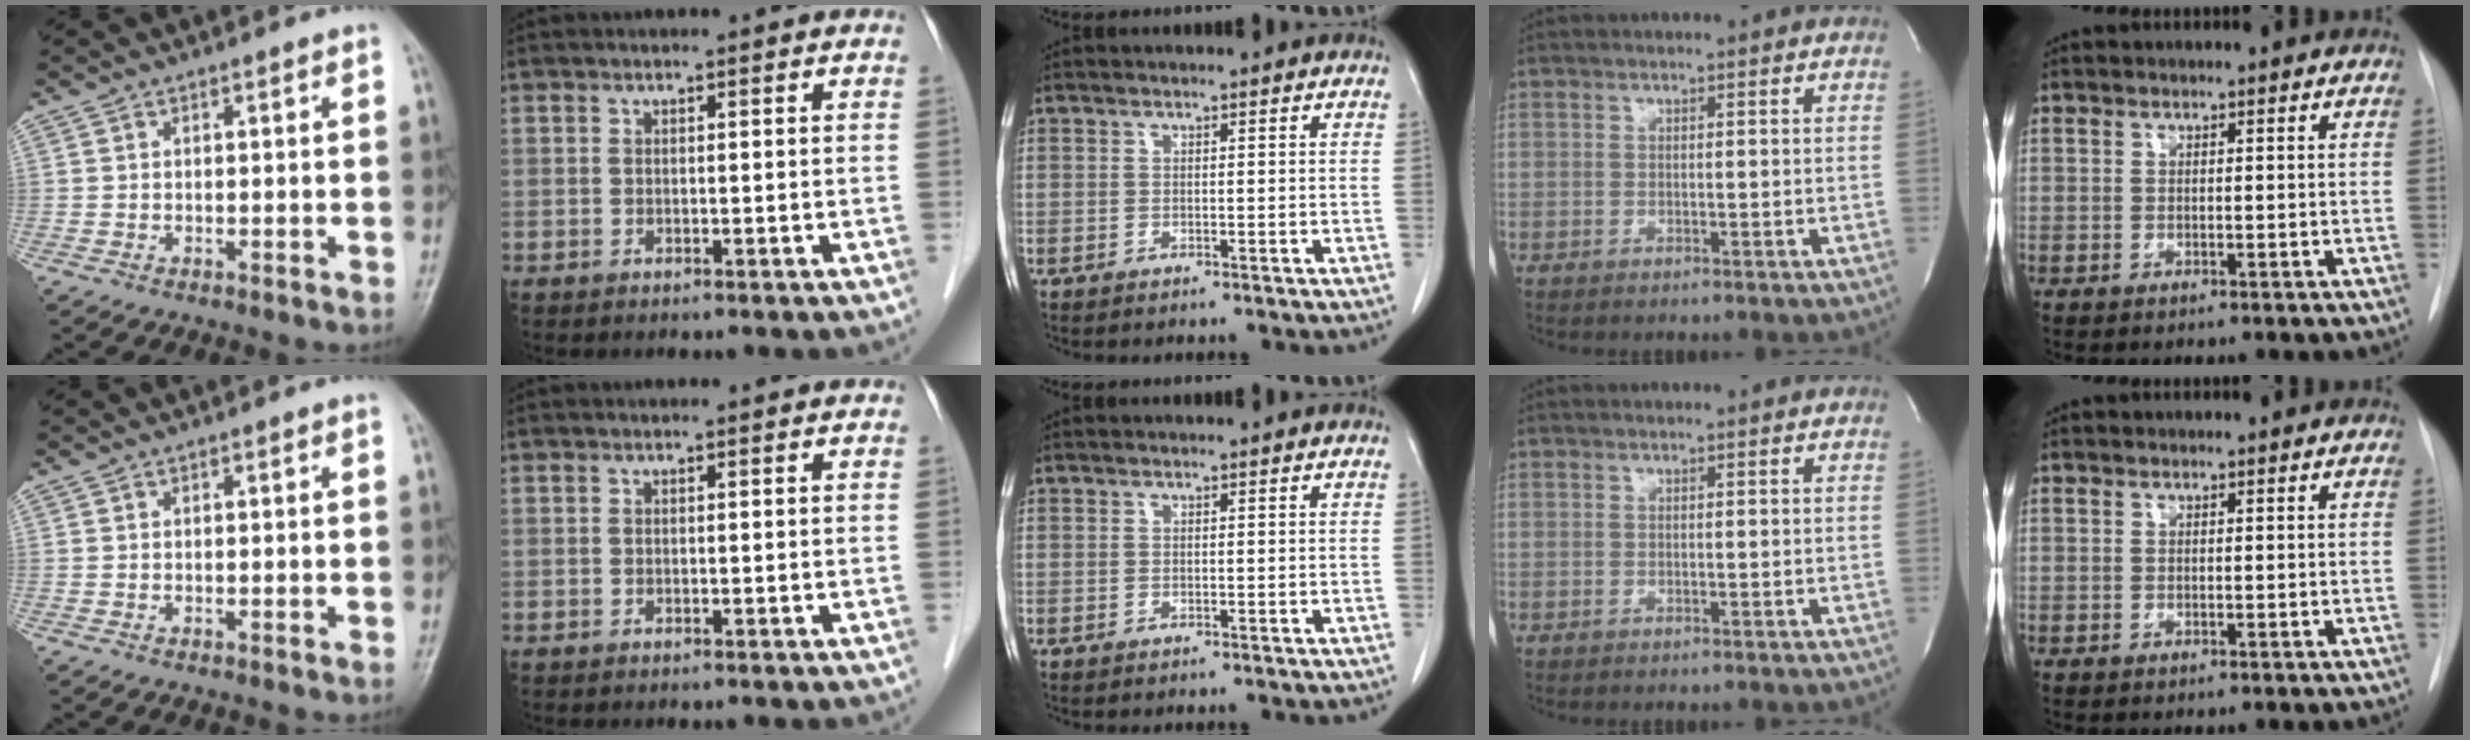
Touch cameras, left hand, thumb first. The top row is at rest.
{}